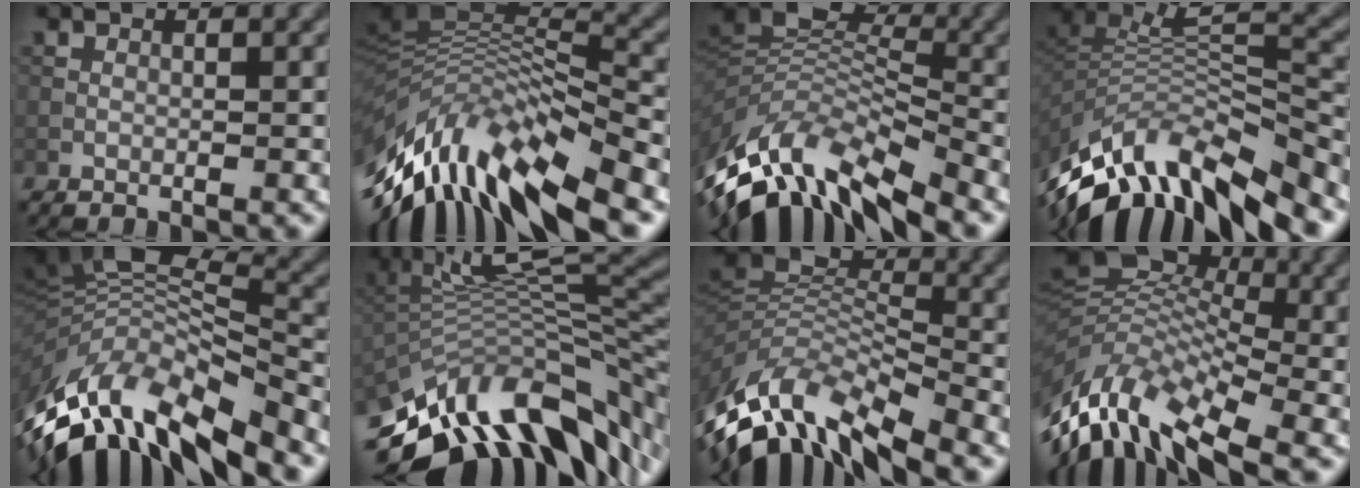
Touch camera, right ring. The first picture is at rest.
{"total": 13.1, "force": [-5.1, 4.3, 11.2], "torque": [-0.216, 0.020, -0.080]}
{"total": 11.2, "force": [-6.4, 4.5, 8.0], "torque": [-0.167, 0.014, -0.121]}
{"total": 11.4, "force": [-7.7, 4.2, 7.3], "torque": [-0.152, 0.026, -0.133]}
{"total": 13.1, "force": [-6.2, 5.0, 10.4], "torque": [-0.213, 0.017, -0.109]}
{"total": 14.0, "force": [-5.0, 5.3, 12.0], "torque": [-0.220, 0.020, -0.084]}
{"total": 10.4, "force": [-6.6, 4.4, 6.8], "torque": [-0.139, 0.006, -0.129]}
{"total": 12.1, "force": [-4.3, 6.6, 9.1], "torque": [-0.192, 0.013, -0.094]}